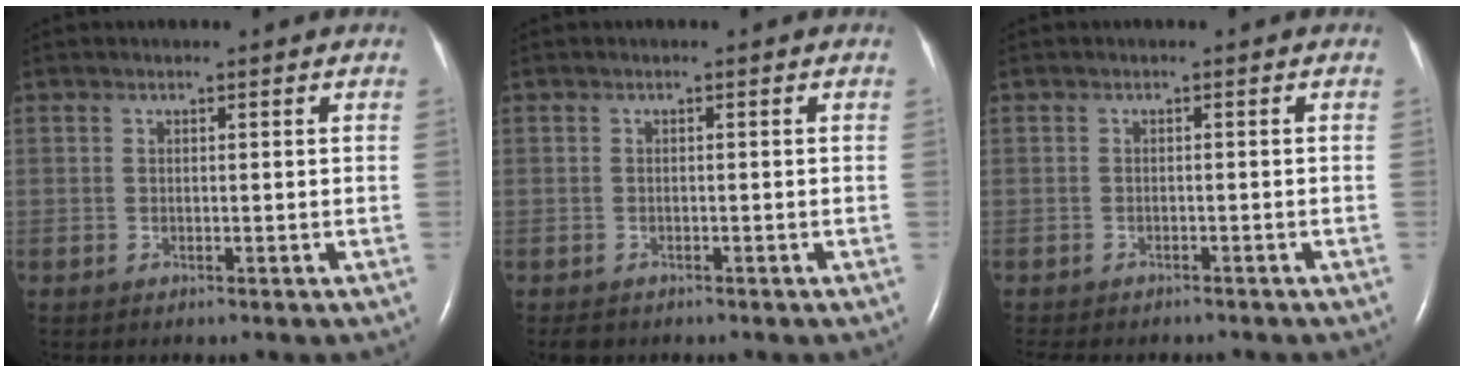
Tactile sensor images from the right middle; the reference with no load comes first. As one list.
[{"total": 1.3, "force": [-1.0, 0.7, 0.3], "torque": [-0.011, -0.001, -0.013]}, {"total": 7.6, "force": [-6.6, 2.5, 2.9], "torque": [-0.044, -0.001, -0.080]}]